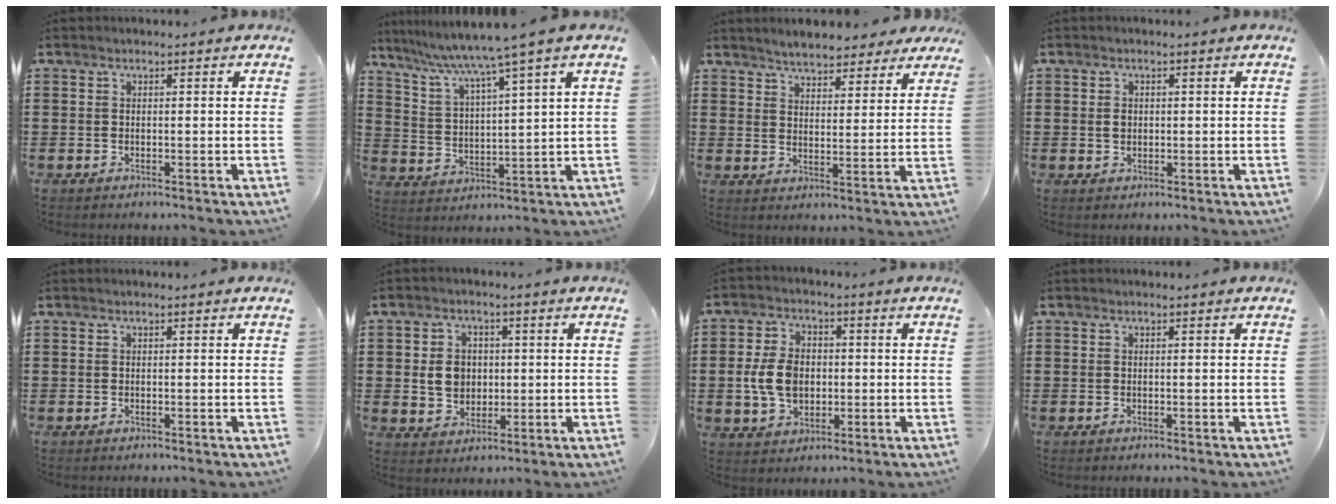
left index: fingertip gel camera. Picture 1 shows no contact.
{"total": 6.3, "force": [5.1, -1.0, 3.6], "torque": [-0.091, -0.037, 0.081]}
{"total": 4.5, "force": [4.3, 0.9, 0.5], "torque": [-0.028, -0.012, 0.080]}
{"total": 1.2, "force": [0.1, 1.0, 0.7], "torque": [-0.018, 0.006, 0.001]}
{"total": 0.0}
{"total": 4.5, "force": [0.1, 4.0, 2.1], "torque": [-0.046, 0.008, -0.003]}
{"total": 7.2, "force": [-0.5, 5.2, 5.0], "torque": [-0.112, 0.006, -0.015]}
{"total": 0.0}